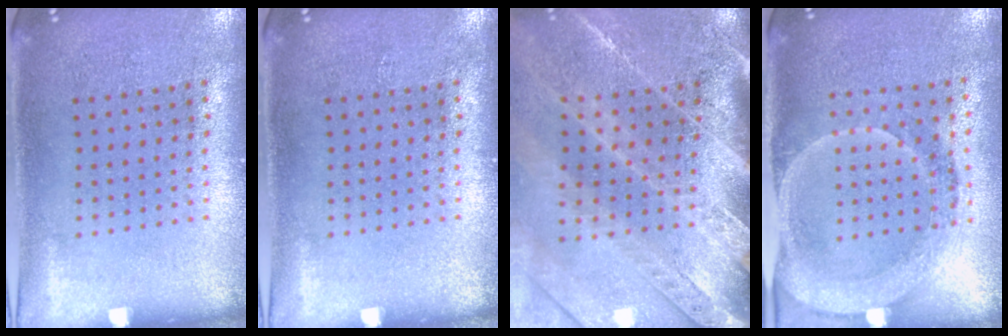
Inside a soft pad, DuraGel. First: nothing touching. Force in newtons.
{"total": 0.0}
{"total": 3.7, "press": 3.0, "slide": 2.1}
{"total": 1.9, "press": 1.6, "slide": 1.0}